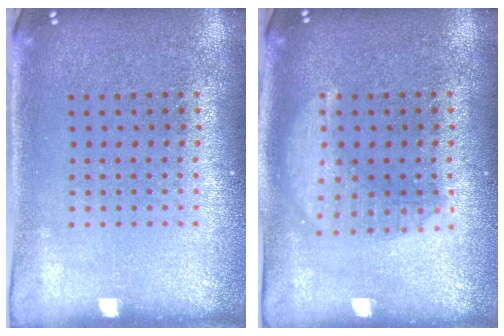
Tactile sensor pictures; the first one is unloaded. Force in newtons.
{"total": 1.4, "press": 1.4, "slide": 0.1}